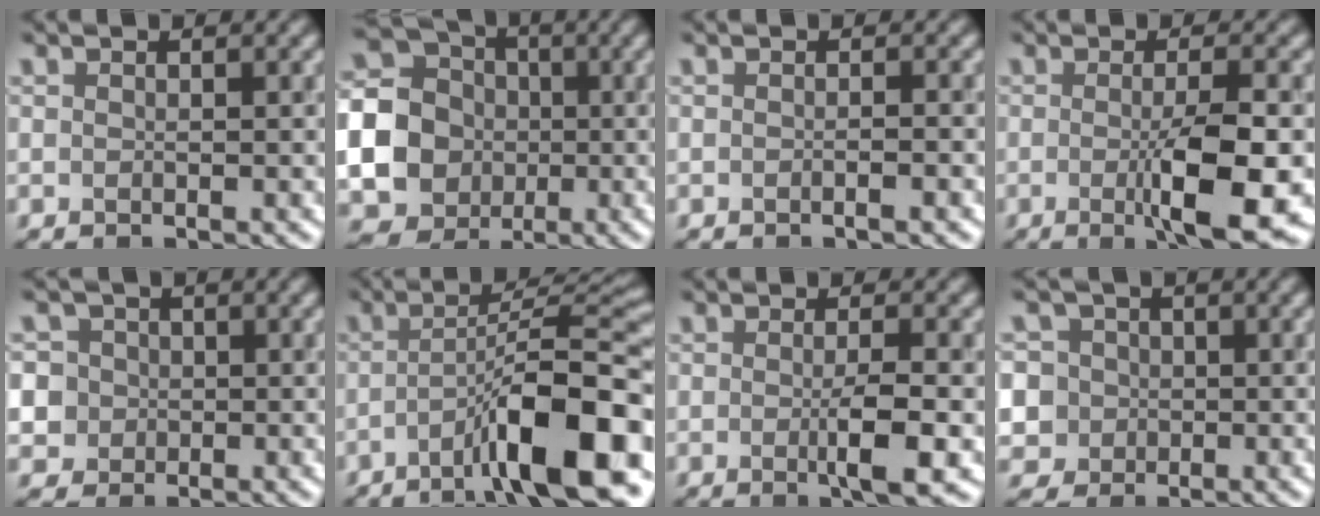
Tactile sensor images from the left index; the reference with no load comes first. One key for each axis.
{"total": 18.9, "fx": -2.1, "fy": 18.0, "fz": 5.4, "tx": -0.183, "ty": -0.014, "tz": -0.081}
{"total": 1.3, "fx": -0.4, "fy": 0.3, "fz": 1.2, "tx": -0.012, "ty": -0.002, "tz": -0.012}
{"total": 6.7, "fx": -1.4, "fy": 1.3, "fz": 6.4, "tx": -0.100, "ty": -0.009, "tz": -0.019}
{"total": 6.2, "fx": 0.5, "fy": 5.9, "fz": 1.9, "tx": -0.042, "ty": 0.028, "tz": -0.015}
{"total": 12.0, "fx": -5.1, "fy": 2.5, "fz": 10.6, "tx": -0.147, "ty": 0.017, "tz": -0.082}
{"total": 3.5, "fx": -0.6, "fy": 0.5, "fz": 3.4, "tx": -0.055, "ty": -0.005, "tz": -0.009}
{"total": 6.7, "fx": 0.4, "fy": 6.4, "fz": 1.9, "tx": -0.040, "ty": 0.028, "tz": -0.021}